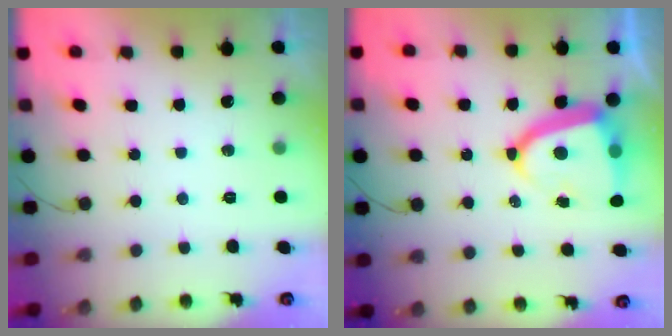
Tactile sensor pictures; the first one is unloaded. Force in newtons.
{"total": 13.4, "press": 13.3, "slide": 1.6}